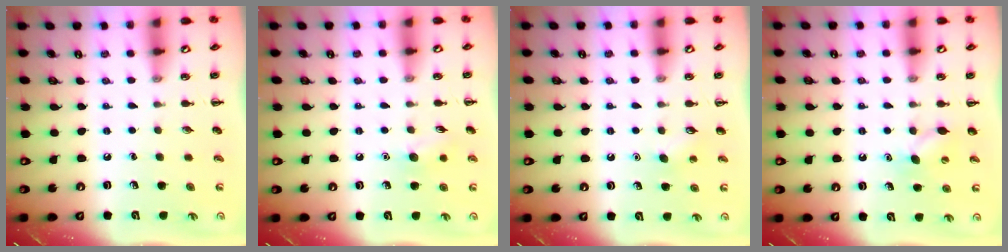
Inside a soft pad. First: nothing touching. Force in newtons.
{"total": 7.2, "press": 7.0, "slide": 1.9}
{"total": 3.4, "press": 3.3, "slide": 0.7}
{"total": 6.2, "press": 6.1, "slide": 1.4}